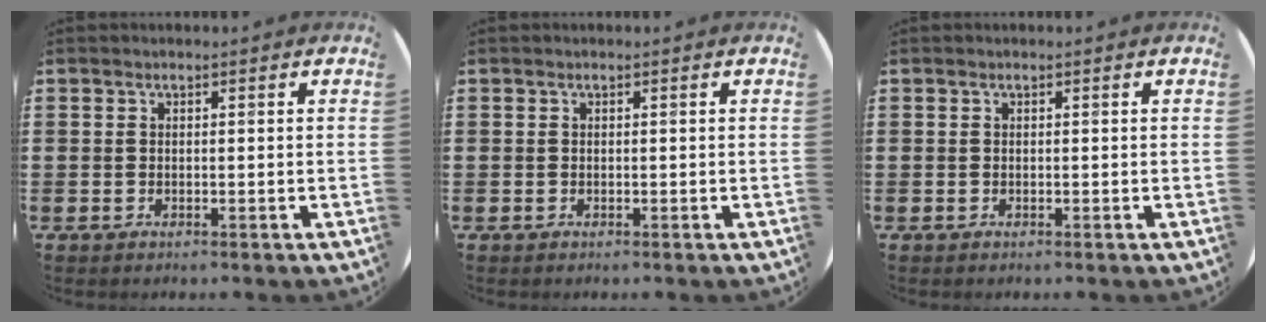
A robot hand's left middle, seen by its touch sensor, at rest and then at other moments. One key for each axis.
{"total": 0.0}
{"total": 0.0}